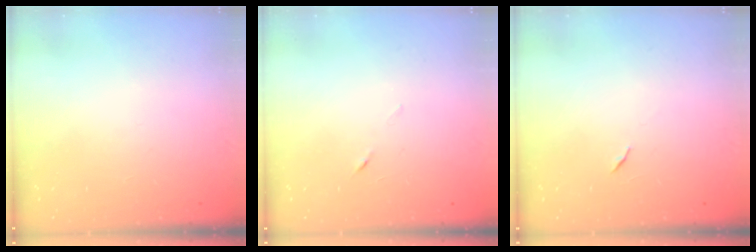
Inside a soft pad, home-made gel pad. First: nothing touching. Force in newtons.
{"total": 4.5, "press": 4.5, "slide": 0.6}
{"total": 5.3, "press": 4.8, "slide": 2.2}